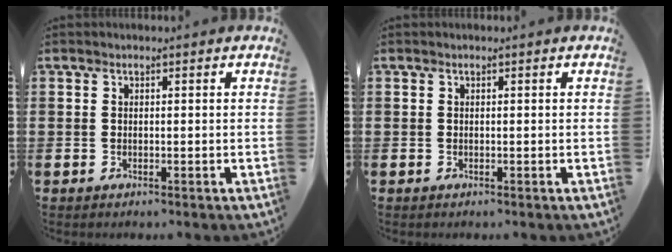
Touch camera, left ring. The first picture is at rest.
{"total": 0.0}